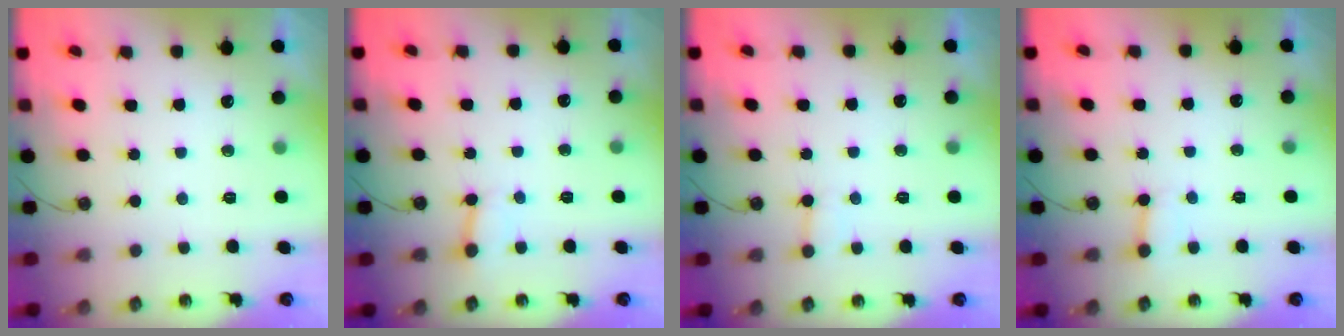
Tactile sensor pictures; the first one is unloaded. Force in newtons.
{"total": 2.4, "press": 2.4, "slide": 0.1}
{"total": 6.1, "press": 6.1, "slide": 0.4}
{"total": 3.8, "press": 3.7, "slide": 0.4}